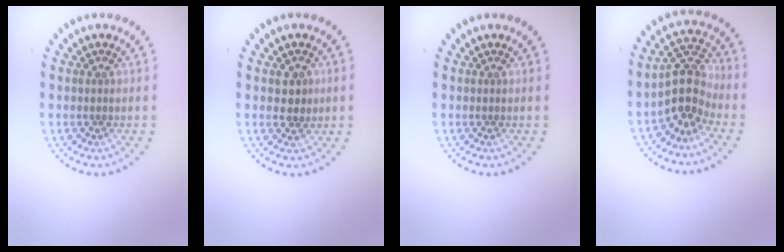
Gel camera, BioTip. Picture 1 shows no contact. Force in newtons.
{"total": 1.8, "press": 1.8, "slide": 0.5}
{"total": 0.0}
{"total": 4.1, "press": 3.6, "slide": 1.9}